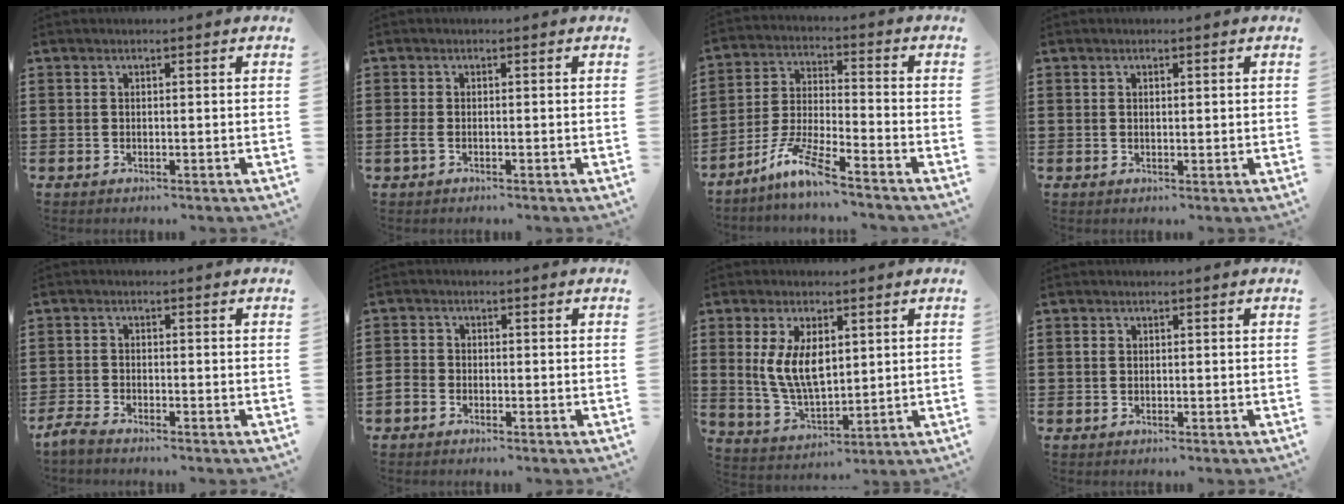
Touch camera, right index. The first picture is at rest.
{"total": 1.2, "force": [-0.7, 0.4, 0.9], "torque": [-0.027, -0.006, -0.015]}
{"total": 8.3, "force": [-6.5, 0.5, 5.2], "torque": [-0.123, -0.010, -0.131]}
{"total": 0.6, "force": [0.3, 0.3, 0.5], "torque": [-0.009, 0.001, 0.006]}
{"total": 2.3, "force": [-2.3, 0.1, 0.4], "torque": [-0.024, -0.002, -0.051]}
{"total": 2.0, "force": [-1.5, 1.2, 0.5], "torque": [-0.020, 0.002, -0.033]}
{"total": 8.3, "force": [1.7, 4.5, 6.8], "torque": [-0.151, 0.008, 0.029]}
{"total": 0.8, "force": [-0.2, 0.6, 0.4], "torque": [-0.016, 0.001, -0.007]}